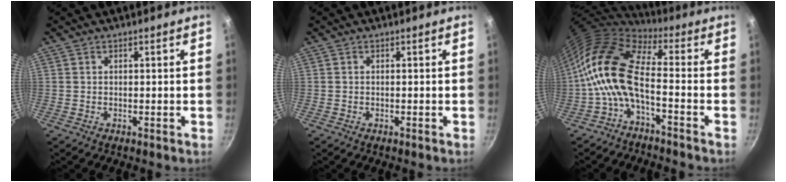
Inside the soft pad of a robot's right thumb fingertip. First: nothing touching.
{"total": 0.0}
{"total": 12.6, "force": [-3.0, 5.4, 11.0], "torque": [-0.219, 0.037, -0.071]}